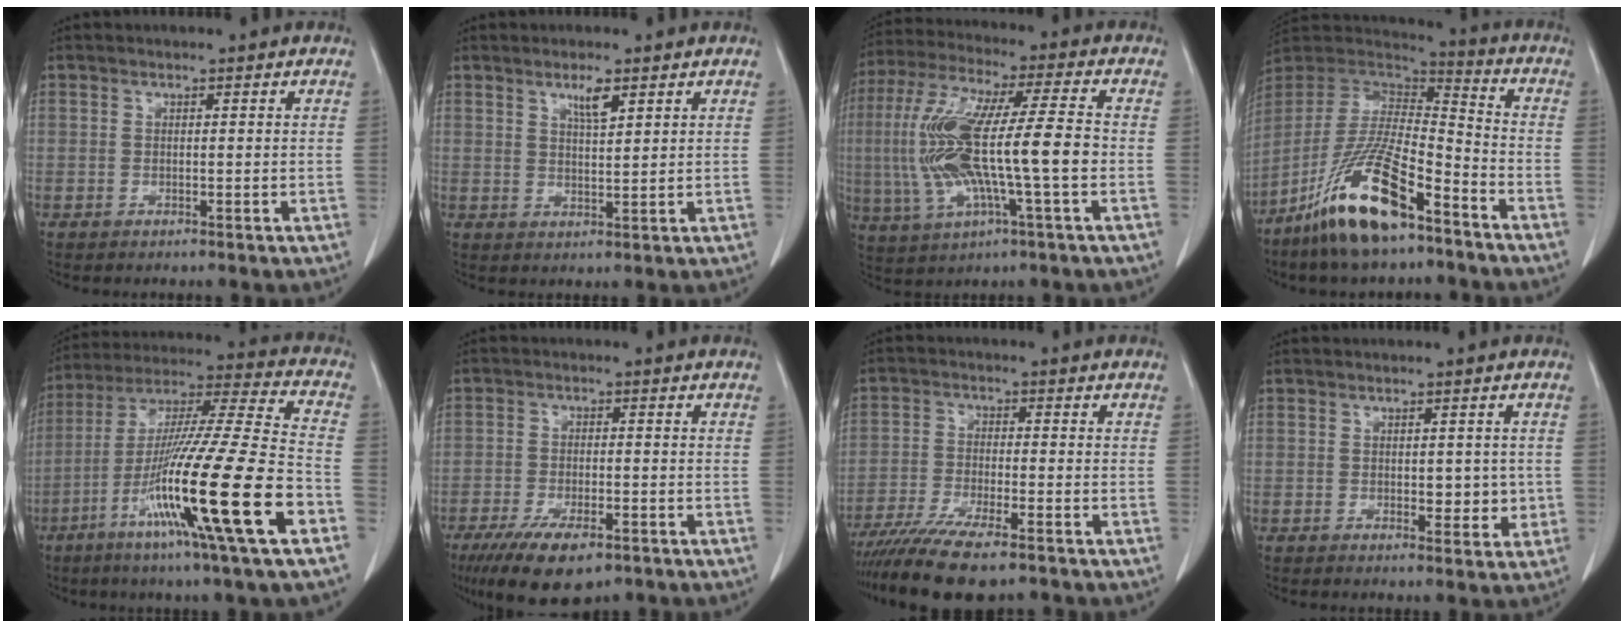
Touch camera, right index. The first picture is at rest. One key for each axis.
{"total": 3.2, "fx": 2.0, "fy": 0.5, "fz": 2.5, "tx": -0.046, "ty": -0.001, "tz": 0.037}
{"total": 16.5, "fx": -1.8, "fy": 1.9, "fz": 16.3, "tx": -0.337, "ty": 0.011, "tz": -0.031}
{"total": 17.9, "fx": -11.7, "fy": 4.0, "fz": 13.0, "tx": -0.276, "ty": -0.017, "tz": -0.217}
{"total": 25.4, "fx": -9.8, "fy": -0.1, "fz": 23.4, "tx": -0.417, "ty": -0.047, "tz": -0.181}
{"total": 10.1, "fx": -6.6, "fy": 3.5, "fz": 6.9, "tx": -0.115, "ty": -0.014, "tz": -0.103}
{"total": 13.0, "fx": -10.2, "fy": 2.0, "fz": 7.8, "tx": -0.139, "ty": -0.028, "tz": -0.167}
{"total": 3.7, "fx": -0.3, "fy": 2.2, "fz": 3.0, "tx": -0.028, "ty": 0.000, "tz": 0.003}